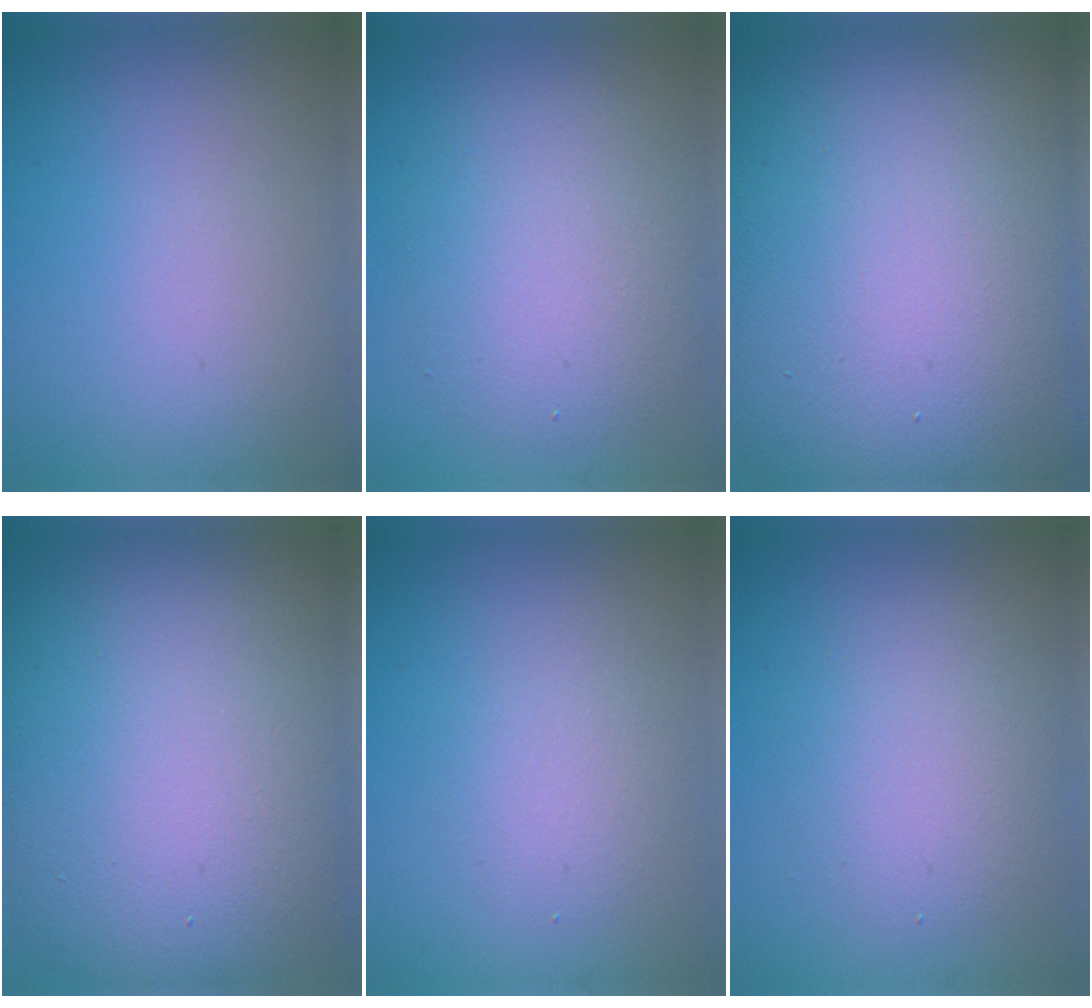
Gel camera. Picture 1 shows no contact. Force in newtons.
{"total": 5.7, "press": 5.7, "slide": 0.2}
{"total": 23.7, "press": 23.6, "slide": 1.3}
{"total": 15.8, "press": 15.8, "slide": 0.9}
{"total": 2.4, "press": 2.4, "slide": 0.2}
{"total": 3.5, "press": 3.5, "slide": 0.1}